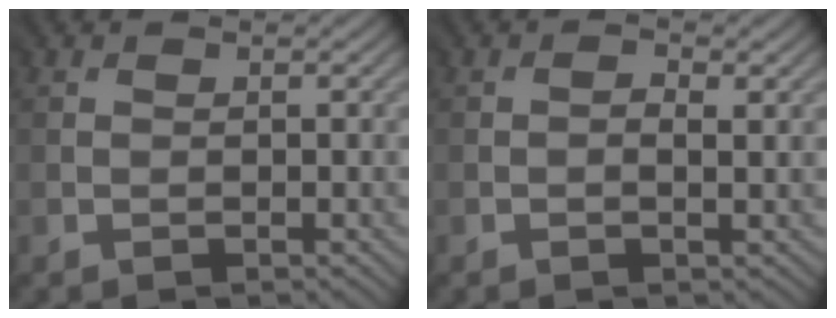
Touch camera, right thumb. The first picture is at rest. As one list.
[{"total": 1.2, "force": [-0.1, 0.4, 1.2], "torque": [-0.019, -0.007, 0.000]}]